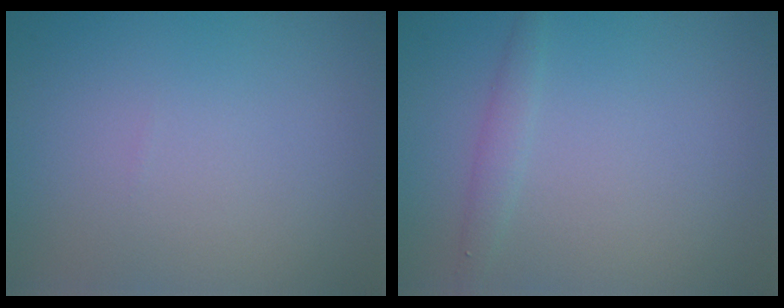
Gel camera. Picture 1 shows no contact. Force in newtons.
{"total": 1.3, "press": 1.3, "slide": 0.0}